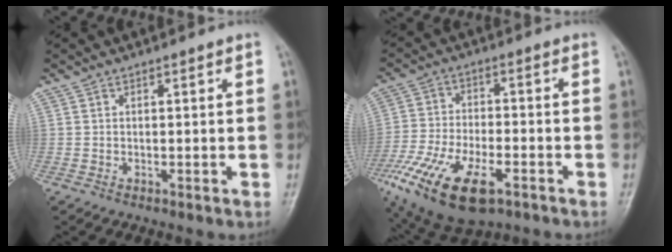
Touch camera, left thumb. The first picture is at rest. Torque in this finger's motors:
{"motor_torque": [-0.17, 2.09, 1.59, 1.17, 0.37]}